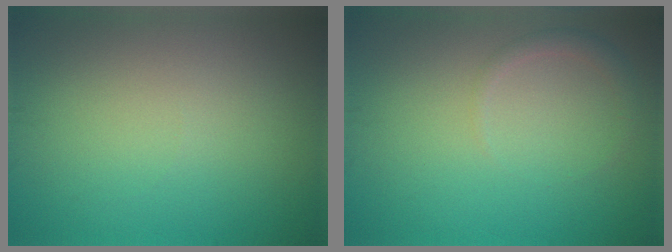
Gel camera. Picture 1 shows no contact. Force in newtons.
{"total": 1.3, "press": 1.3, "slide": 0.1}